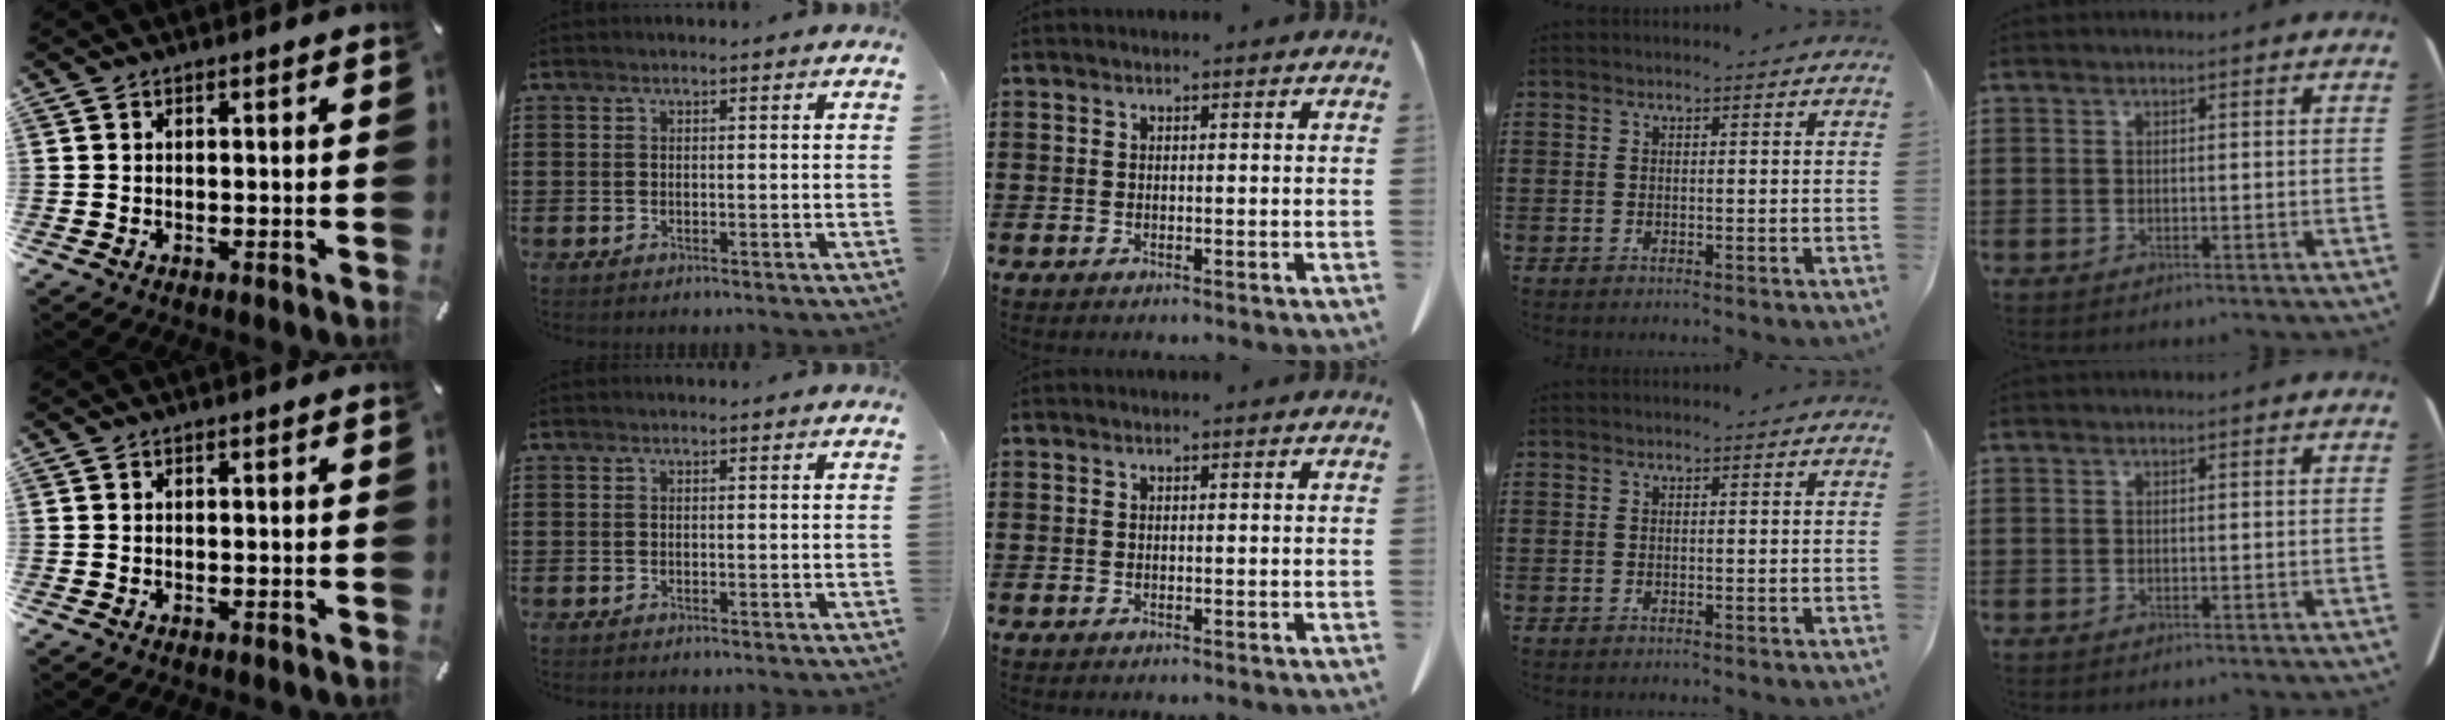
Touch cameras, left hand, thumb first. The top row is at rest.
{}